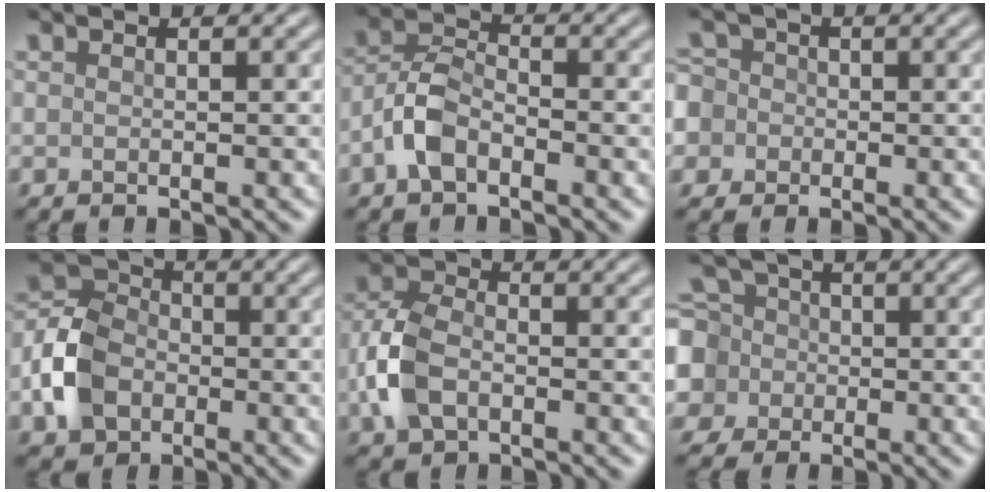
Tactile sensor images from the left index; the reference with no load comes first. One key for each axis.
{"total": 3.8, "fx": -2.0, "fy": 2.1, "fz": 2.5, "tx": -0.048, "ty": 0.011, "tz": -0.050}
{"total": 6.6, "fx": -1.6, "fy": 6.0, "fz": 2.2, "tx": -0.055, "ty": 0.018, "tz": -0.067}
{"total": 5.7, "fx": -1.9, "fy": 4.4, "fz": 3.1, "tx": -0.065, "ty": 0.005, "tz": -0.049}
{"total": 5.5, "fx": -1.6, "fy": 3.6, "fz": 3.7, "tx": -0.093, "ty": 0.002, "tz": -0.041}
{"total": 7.4, "fx": -0.7, "fy": 6.9, "fz": 2.5, "tx": -0.071, "ty": 0.017, "tz": -0.044}